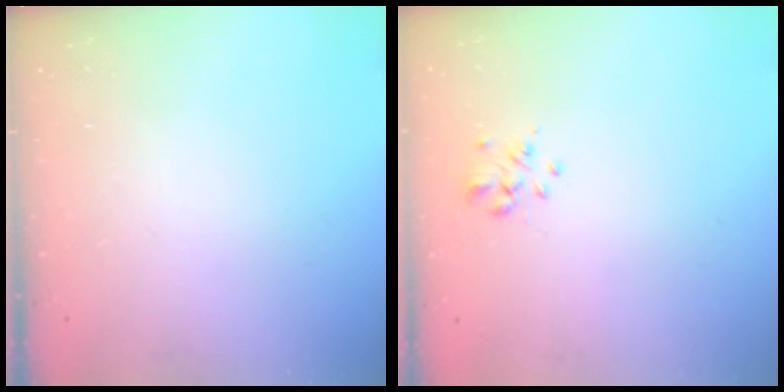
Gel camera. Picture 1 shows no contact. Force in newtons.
{"total": 2.3, "press": 1.9, "slide": 1.2}